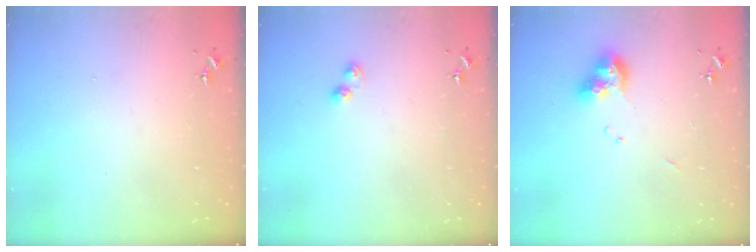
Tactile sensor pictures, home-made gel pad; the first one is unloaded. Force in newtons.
{"total": 4.6, "press": 4.6, "slide": 0.4}
{"total": 10.9, "press": 10.9, "slide": 1.1}